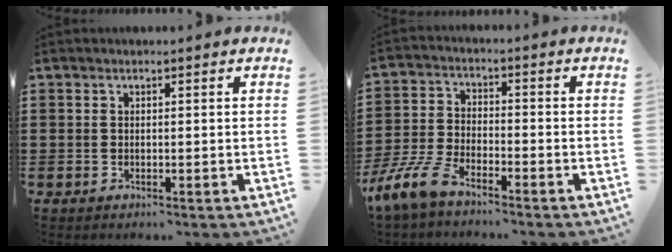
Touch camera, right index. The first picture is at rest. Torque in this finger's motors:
{"motor_torque": [2.12, -0.01, 0.55, 0.18]}